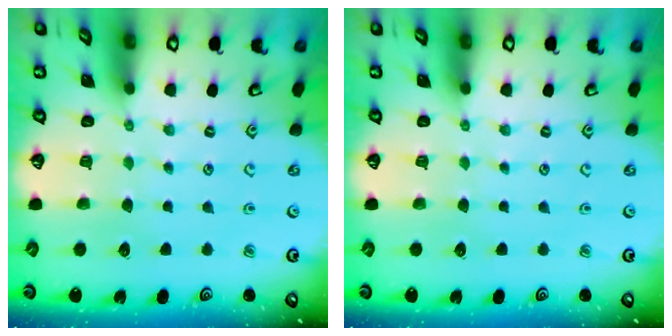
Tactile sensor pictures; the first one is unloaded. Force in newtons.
{"total": 0.0}